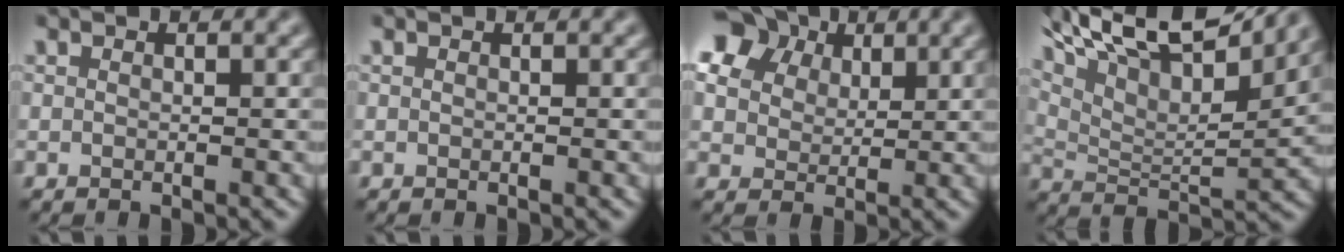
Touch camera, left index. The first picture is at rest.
{"total": 0.0}
{"total": 9.4, "force": [5.5, 6.3, 4.3], "torque": [-0.118, 0.027, 0.089]}
{"total": 13.5, "force": [8.9, 4.2, 9.2], "torque": [-0.169, 0.023, 0.144]}